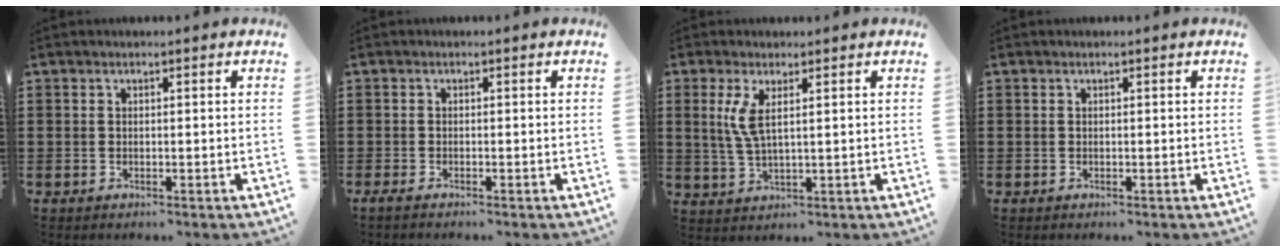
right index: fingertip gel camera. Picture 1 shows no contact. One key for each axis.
{"total": 0.8, "fx": -0.7, "fy": -0.1, "fz": 0.4, "tx": -0.007, "ty": -0.007, "tz": -0.012}
{"total": 4.3, "fx": 1.4, "fy": 1.3, "fz": 3.8, "tx": -0.096, "ty": -0.004, "tz": 0.020}
{"total": 0.0}